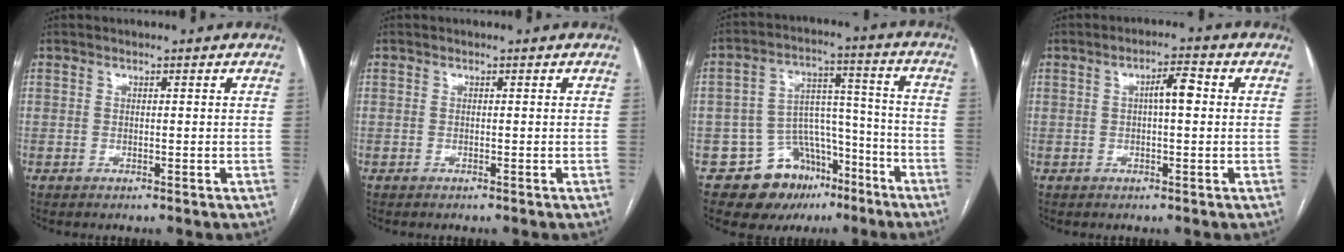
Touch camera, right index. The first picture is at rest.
{"total": 0.0}
{"total": 12.0, "force": [-7.7, 8.2, 4.1], "torque": [-0.049, 0.062, -0.112]}
{"total": 3.8, "force": [0.5, 0.8, 3.7], "torque": [-0.059, 0.012, 0.004]}